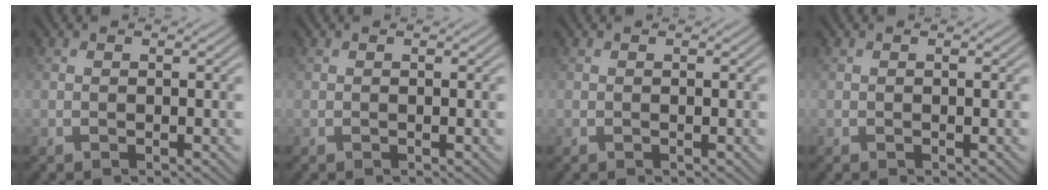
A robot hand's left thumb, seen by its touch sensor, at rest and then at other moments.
{"total": 0.0}
{"total": 0.0}
{"total": 0.0}